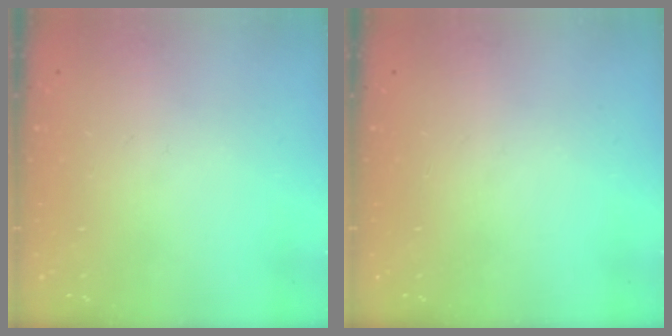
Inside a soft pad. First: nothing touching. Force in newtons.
{"total": 0.0}